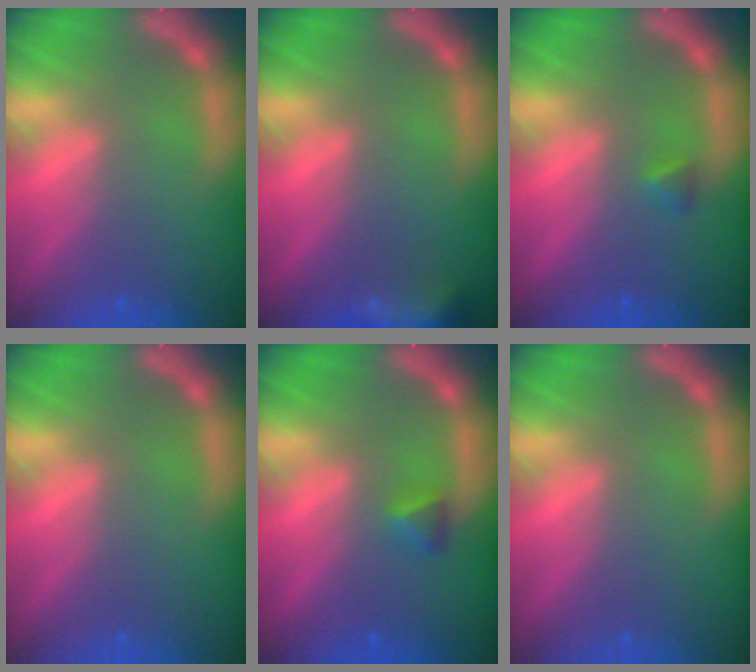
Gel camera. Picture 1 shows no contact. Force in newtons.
{"total": 6.9}
{"total": 0.9}
{"total": 0.0}
{"total": 1.4}
{"total": 0.0}